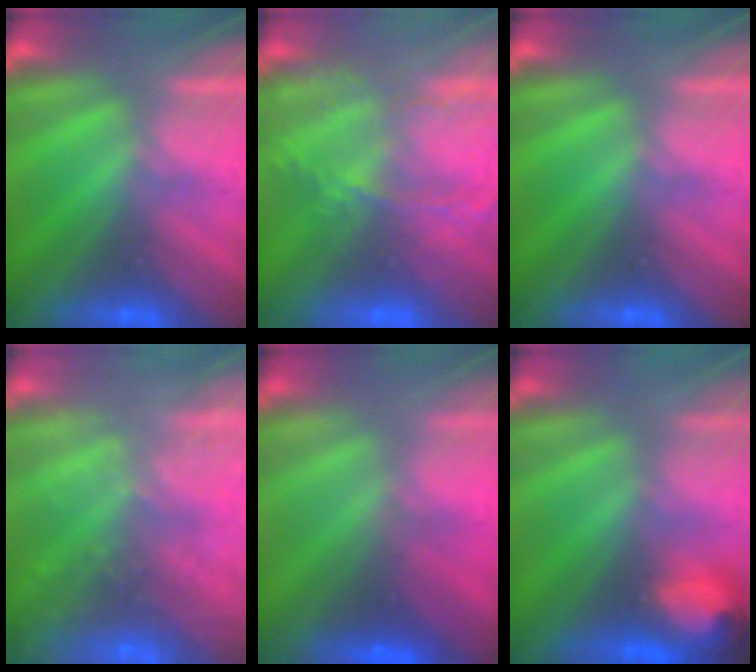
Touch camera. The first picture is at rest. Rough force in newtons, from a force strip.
{"total": 5.6}
{"total": 0.0}
{"total": 7.0}
{"total": 2.2}
{"total": 8.4}